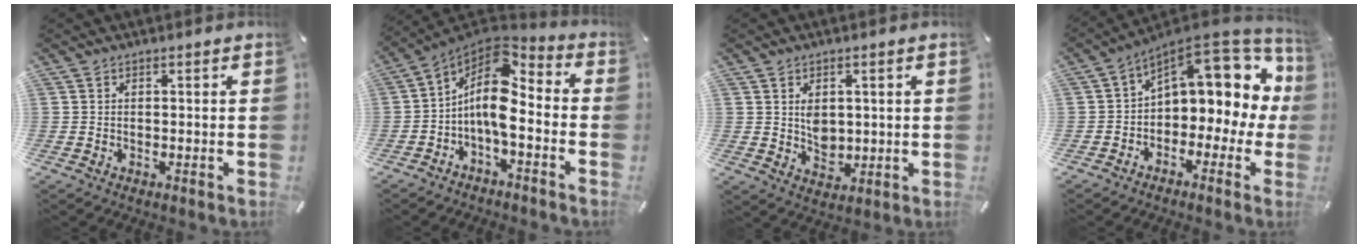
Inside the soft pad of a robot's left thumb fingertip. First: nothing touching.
{"total": 11.5, "force": [-1.1, 6.1, 9.7], "torque": [-0.198, -0.014, -0.023]}
{"total": 4.9, "force": [1.2, 4.0, 2.6], "torque": [-0.024, -0.008, 0.017]}
{"total": 13.4, "force": [6.2, 7.9, 8.9], "torque": [-0.119, -0.050, 0.105]}